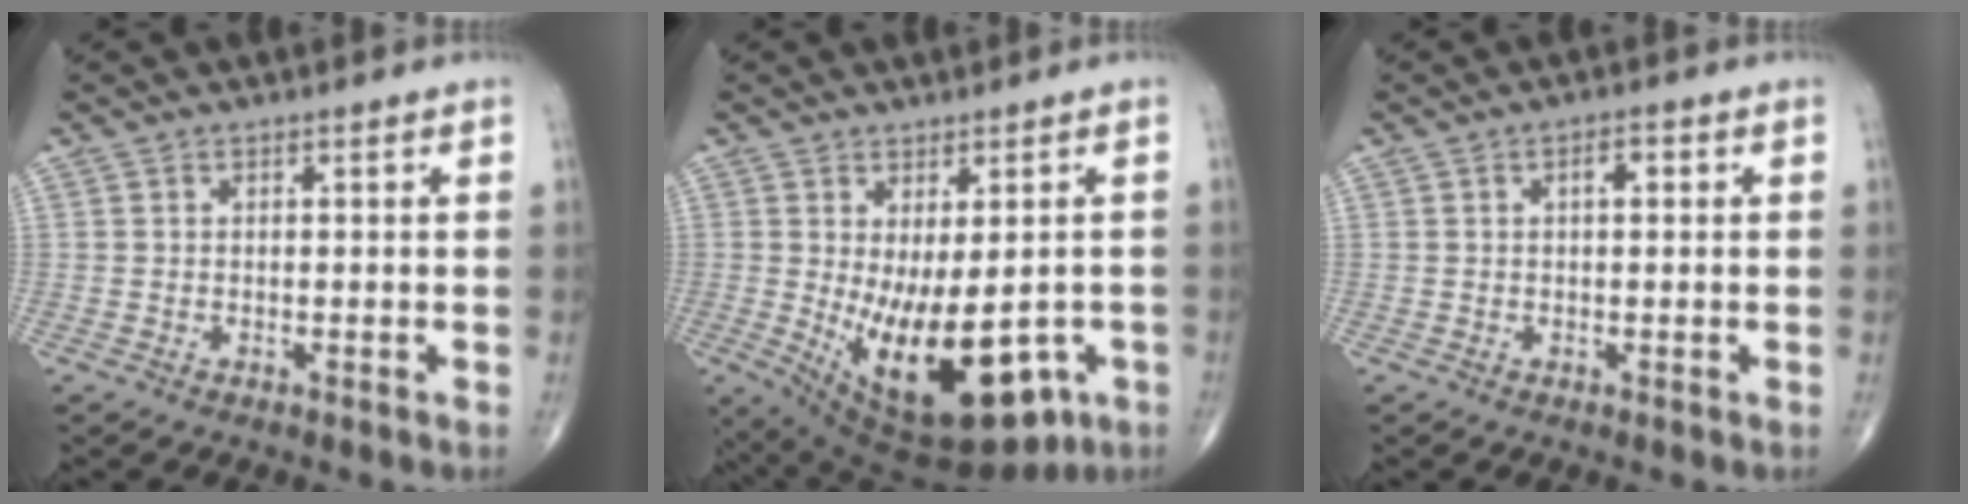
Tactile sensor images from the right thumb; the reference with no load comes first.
{"total": 17.8, "force": [-4.6, 8.5, 14.9], "torque": [-0.226, -0.016, -0.043]}
{"total": 2.3, "force": [0.5, 1.1, 1.9], "torque": [-0.025, 0.007, 0.004]}